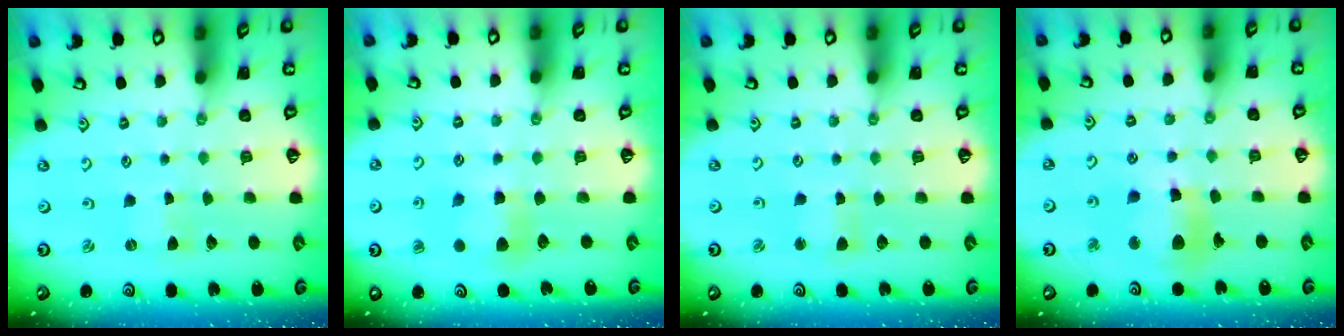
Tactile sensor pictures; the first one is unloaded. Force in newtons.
{"total": 5.7, "press": 5.7, "slide": 0.3}
{"total": 2.2, "press": 2.1, "slide": 0.5}
{"total": 11.4, "press": 11.3, "slide": 1.4}